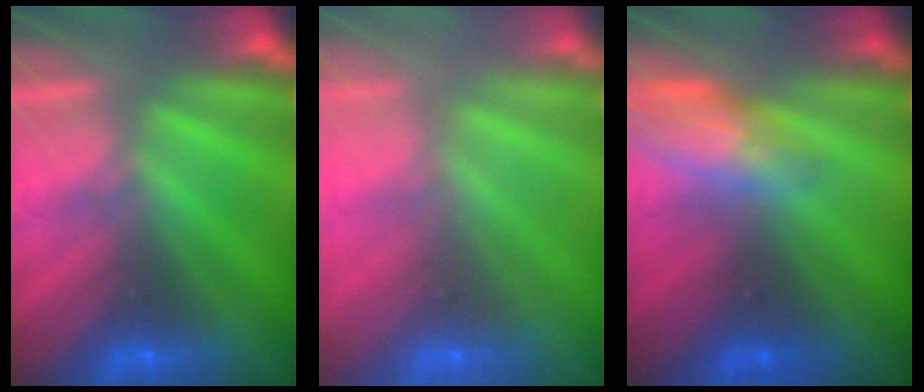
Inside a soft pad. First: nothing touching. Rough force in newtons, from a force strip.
{"total": 6.5}
{"total": 2.7}